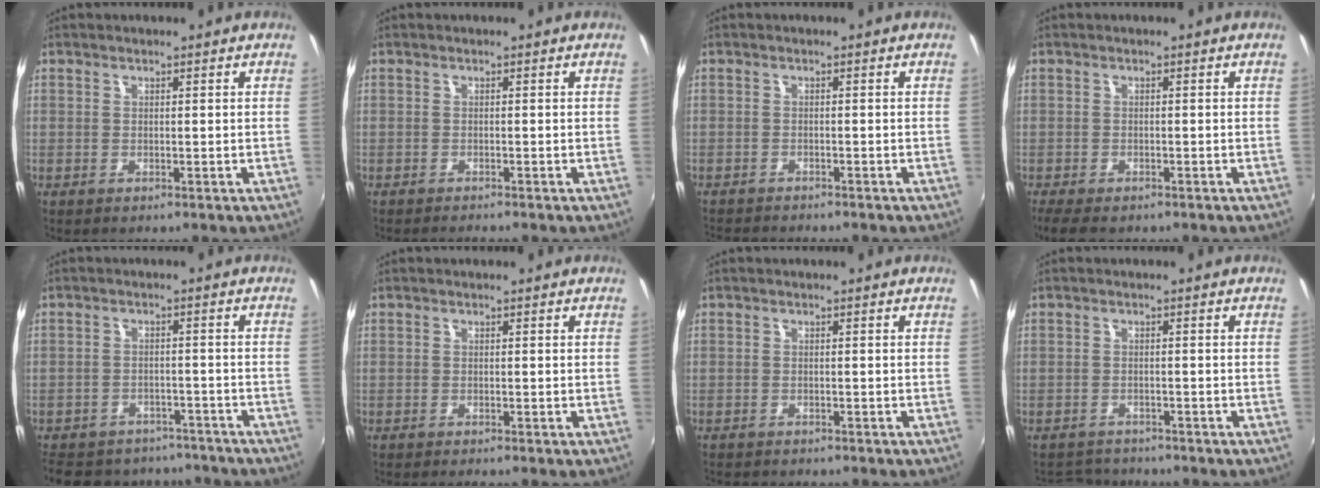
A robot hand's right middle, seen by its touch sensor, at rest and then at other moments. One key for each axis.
{"total": 2.2, "fx": -2.1, "fy": -0.2, "fz": 0.8, "tx": -0.021, "ty": -0.015, "tz": -0.037}
{"total": 4.5, "fx": -4.3, "fy": 0.5, "fz": 1.3, "tx": -0.037, "ty": -0.016, "tz": -0.072}
{"total": 5.1, "fx": -4.0, "fy": 1.7, "fz": 2.7, "tx": -0.064, "ty": -0.024, "tz": -0.070}
{"total": 17.0, "fx": -14.2, "fy": 7.7, "fz": 5.4, "tx": -0.130, "ty": 0.025, "tz": -0.183}
{"total": 1.7, "fx": -1.6, "fy": -0.2, "fz": 0.7, "tx": -0.014, "ty": -0.013, "tz": -0.028}
{"total": 3.2, "fx": -3.0, "fy": 0.5, "fz": 0.8, "tx": -0.026, "ty": -0.014, "tz": -0.049}
{"total": 4.8, "fx": -4.6, "fy": 1.5, "fz": 0.3, "tx": -0.022, "ty": 0.004, "tz": -0.077}